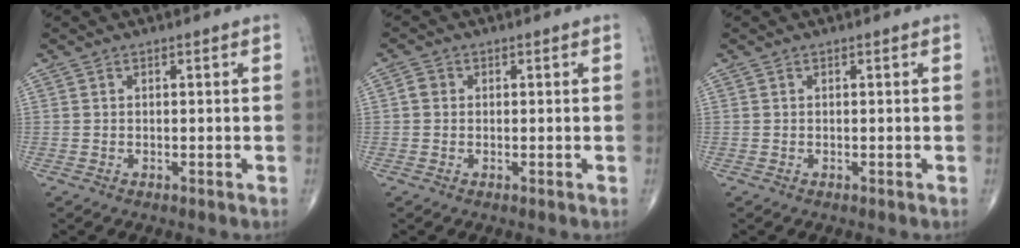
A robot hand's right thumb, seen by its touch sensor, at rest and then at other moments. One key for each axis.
{"total": 1.6, "fx": 0.1, "fy": 1.5, "fz": 0.7, "tx": -0.007, "ty": 0.004, "tz": -0.001}
{"total": 0.0}